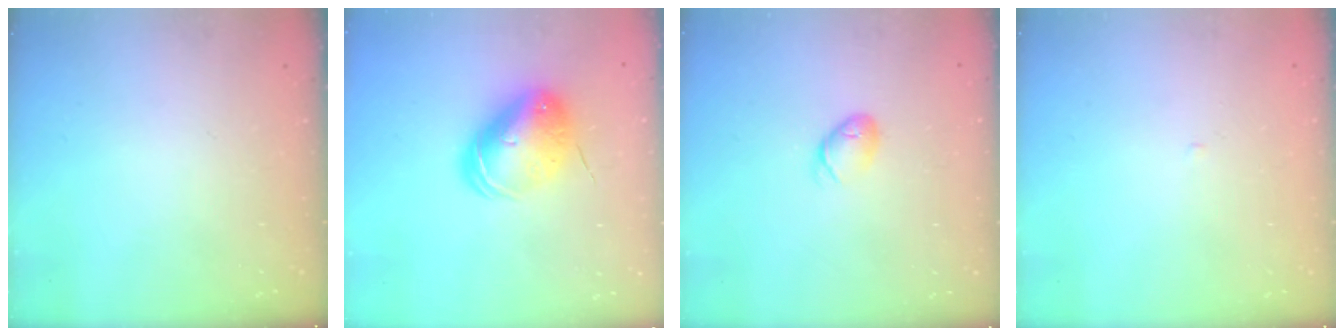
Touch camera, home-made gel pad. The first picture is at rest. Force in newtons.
{"total": 11.2, "press": 11.1, "slide": 2.0}
{"total": 6.2, "press": 6.1, "slide": 1.1}
{"total": 1.7, "press": 1.7, "slide": 0.3}